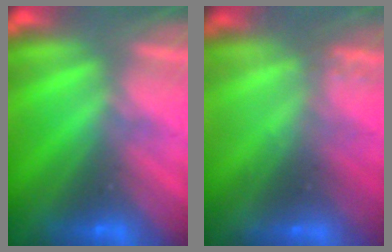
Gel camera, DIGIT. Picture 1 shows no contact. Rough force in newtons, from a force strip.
{"total": 2.2}